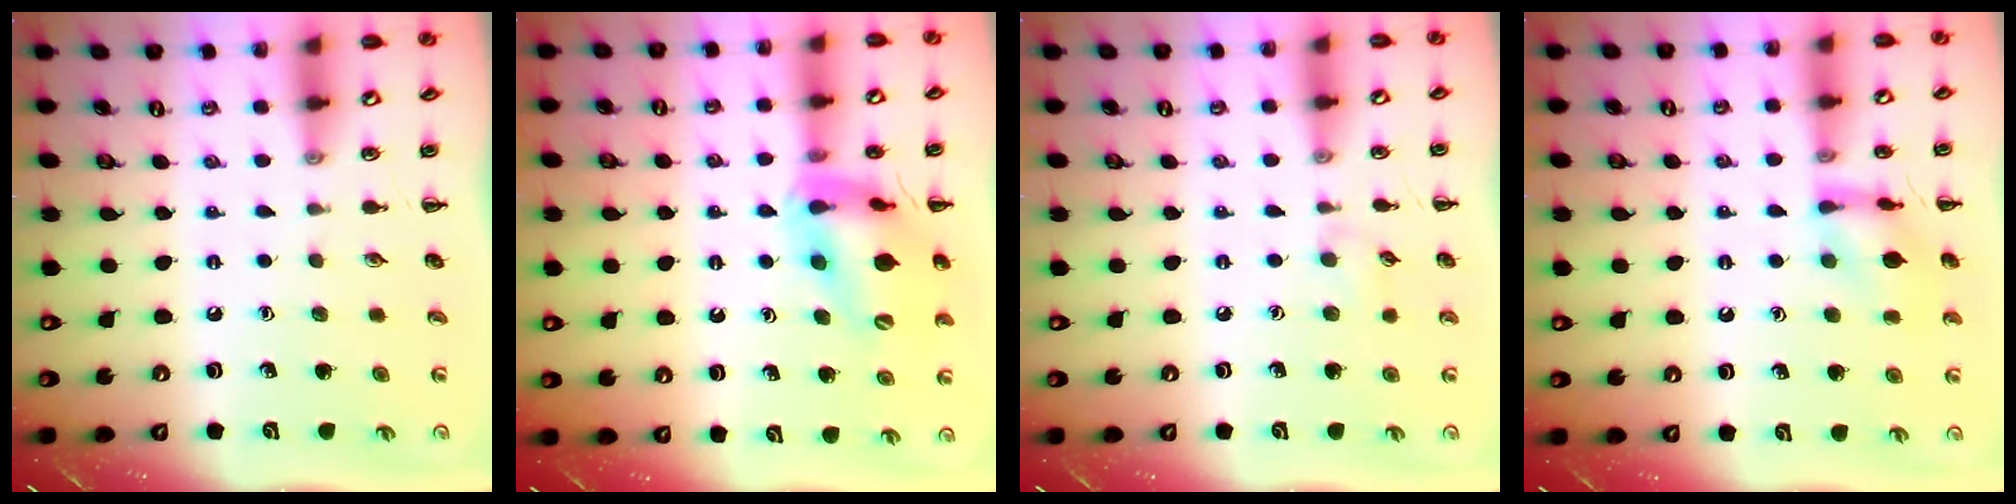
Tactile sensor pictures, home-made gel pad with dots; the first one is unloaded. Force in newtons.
{"total": 17.8, "press": 17.4, "slide": 3.5}
{"total": 5.3, "press": 4.9, "slide": 2.0}
{"total": 10.9, "press": 10.8, "slide": 0.9}